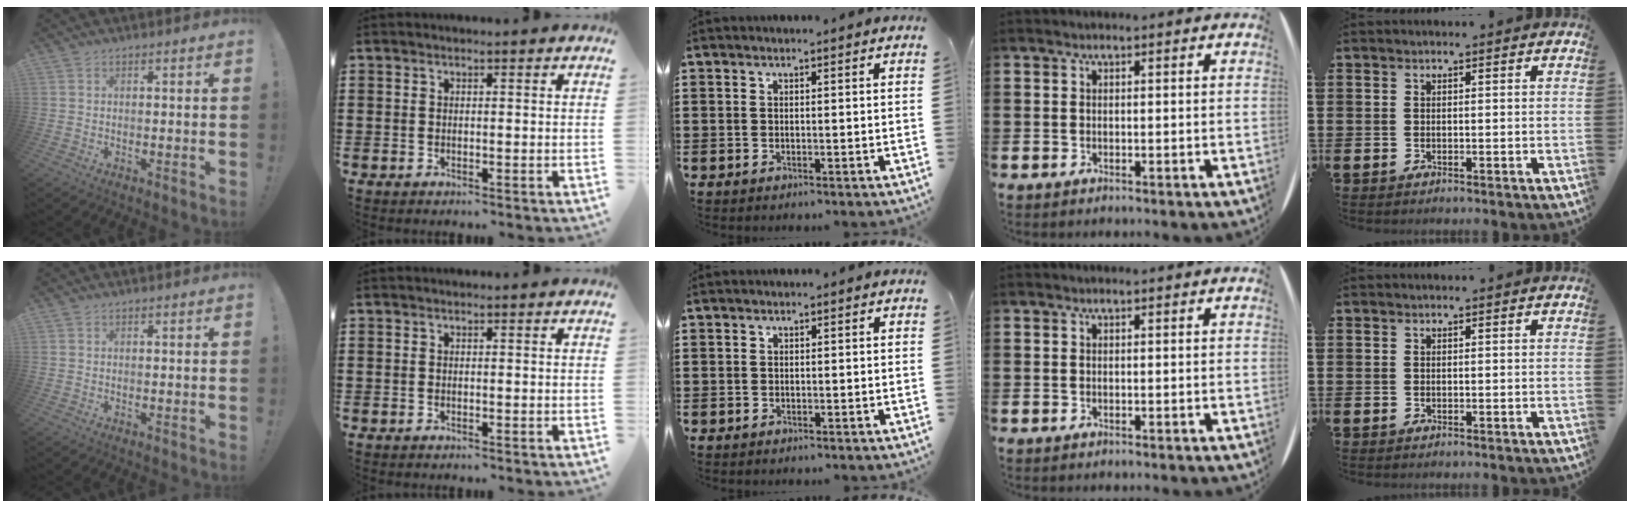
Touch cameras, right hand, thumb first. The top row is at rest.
{}